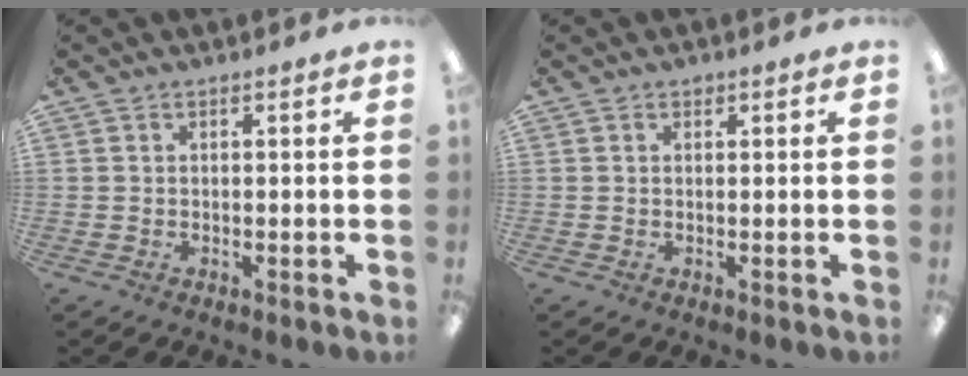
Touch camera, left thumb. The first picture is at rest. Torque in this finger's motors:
{"motor_torque": [0.12, -0.03, 0.32, -0.05, 0.02]}